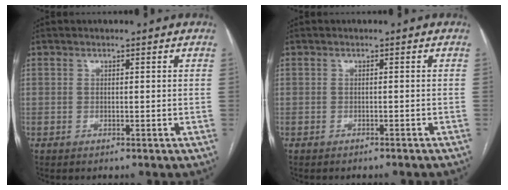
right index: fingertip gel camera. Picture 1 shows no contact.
{"total": 2.8, "force": [-2.5, 0.4, 1.0], "torque": [-0.016, -0.002, -0.030]}